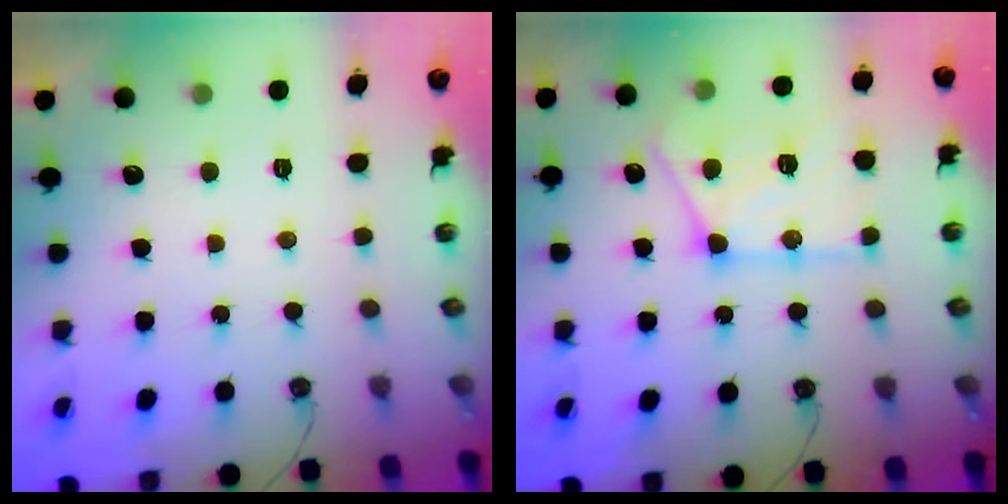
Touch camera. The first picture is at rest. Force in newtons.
{"total": 17.5, "press": 17.4, "slide": 1.8}